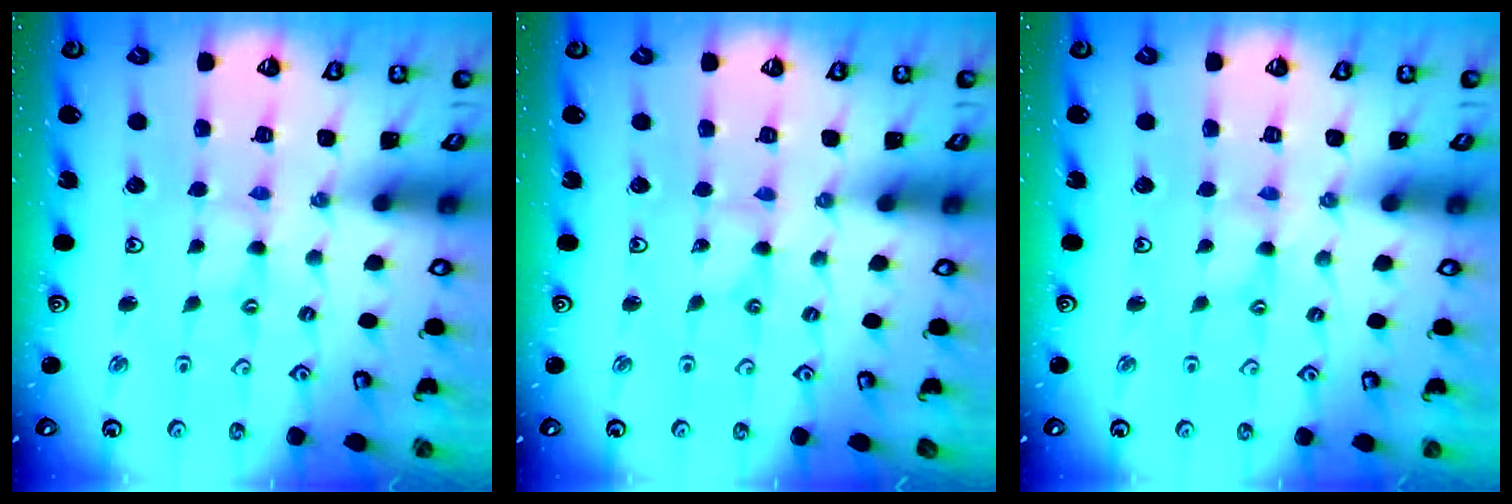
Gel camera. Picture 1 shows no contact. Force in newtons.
{"total": 0.0}
{"total": 0.0}